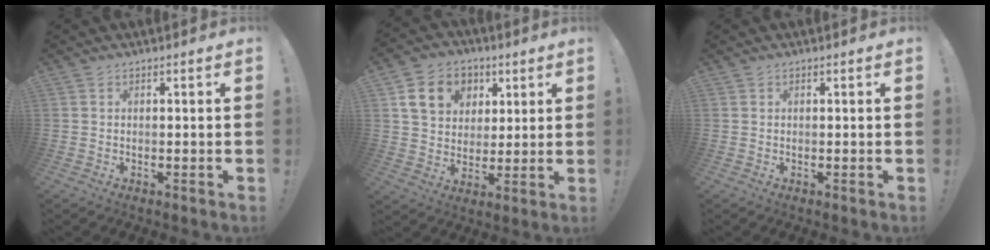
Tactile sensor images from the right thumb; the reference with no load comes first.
{"total": 13.7, "force": [5.5, 11.0, 6.1], "torque": [-0.080, -0.019, 0.111]}
{"total": 0.0}